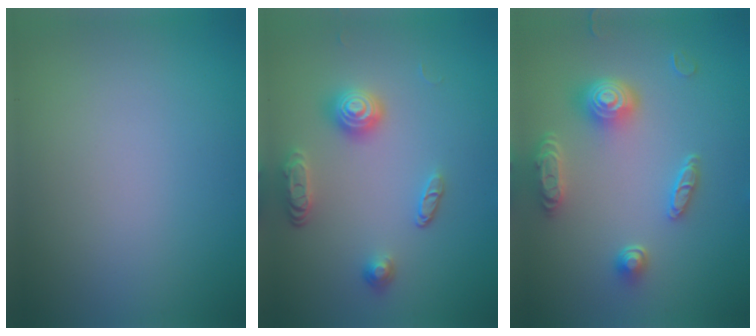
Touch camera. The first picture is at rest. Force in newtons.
{"total": 3.3, "press": 2.9, "slide": 1.6}
{"total": 4.8, "press": 4.0, "slide": 2.8}